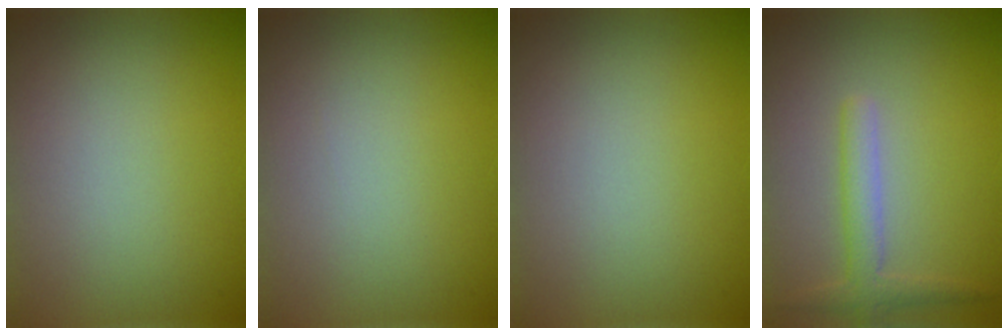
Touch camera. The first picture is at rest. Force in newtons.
{"total": 0.0}
{"total": 0.0}
{"total": 2.4, "press": 2.4, "slide": 0.1}